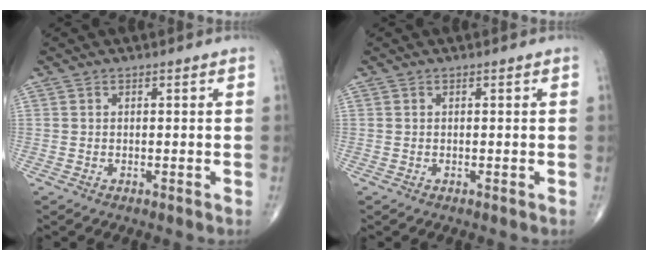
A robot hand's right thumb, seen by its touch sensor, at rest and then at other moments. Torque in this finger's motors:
{"motor_torque": [0.11, 0.10, -0.13, -0.11, 0.01]}